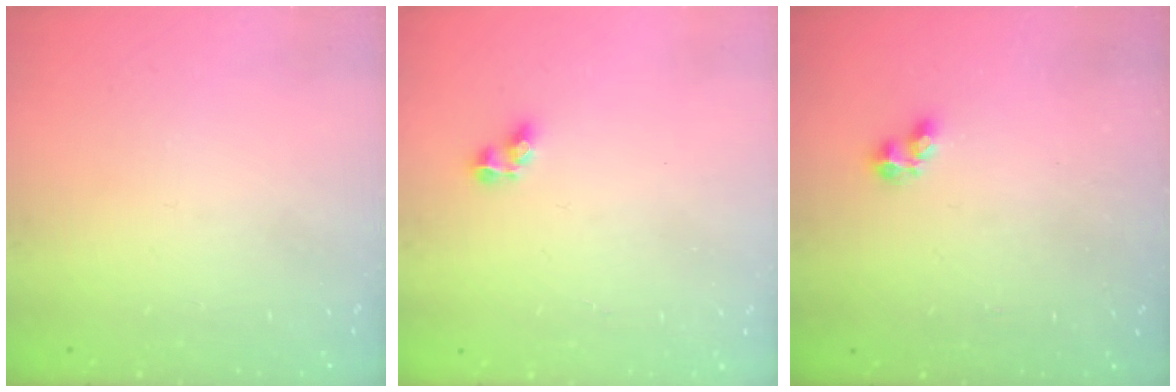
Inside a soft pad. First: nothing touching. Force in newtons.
{"total": 2.9, "press": 2.6, "slide": 1.1}
{"total": 1.8, "press": 1.7, "slide": 0.5}